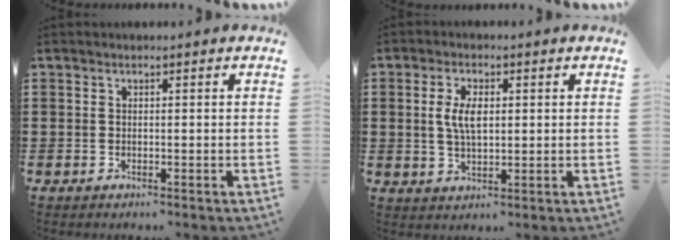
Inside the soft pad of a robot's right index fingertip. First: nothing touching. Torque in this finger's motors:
{"motor_torque": [0.65, 0.07, 0.44, 0.10]}